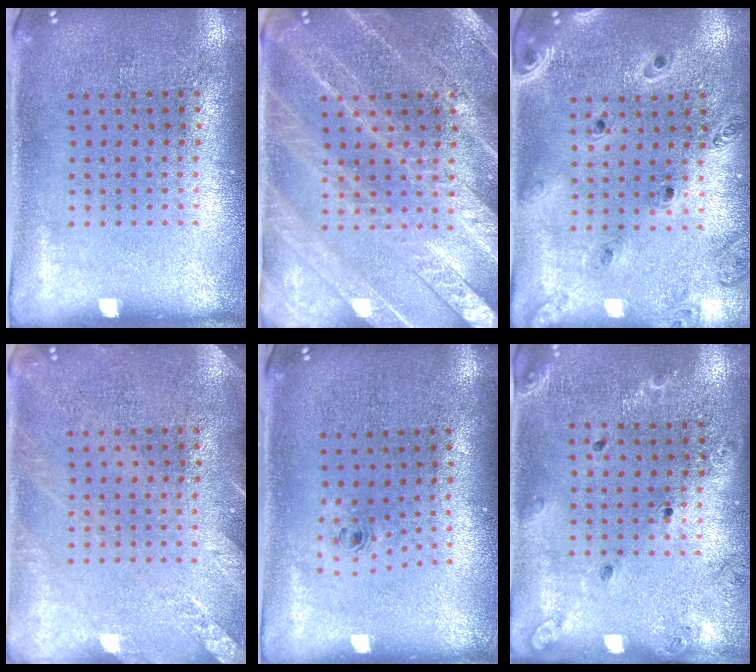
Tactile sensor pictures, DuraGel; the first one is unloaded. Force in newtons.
{"total": 3.4, "press": 3.3, "slide": 1.0}
{"total": 0.9, "press": 0.9, "slide": 0.1}
{"total": 2.1, "press": 2.1, "slide": 0.2}
{"total": 0.7, "press": 0.3, "slide": 0.6}
{"total": 1.3, "press": 1.3, "slide": 0.3}